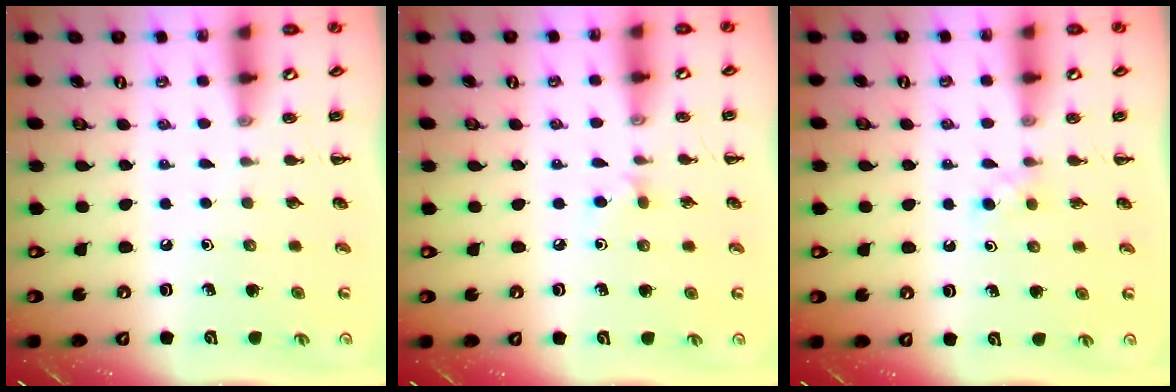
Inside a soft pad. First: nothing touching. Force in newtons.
{"total": 4.4, "press": 4.0, "slide": 1.8}
{"total": 2.7, "press": 2.5, "slide": 1.1}